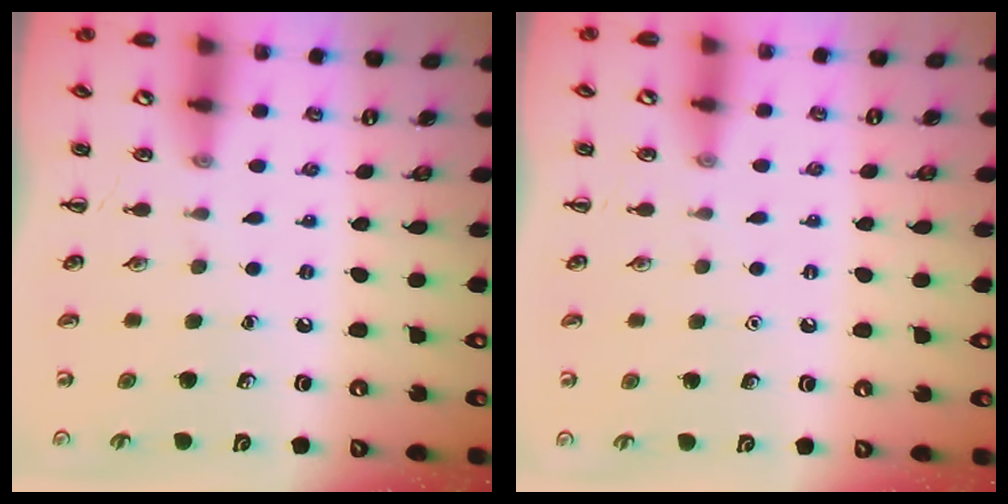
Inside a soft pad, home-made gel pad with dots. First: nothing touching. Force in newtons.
{"total": 1.6, "press": 1.6, "slide": 0.1}